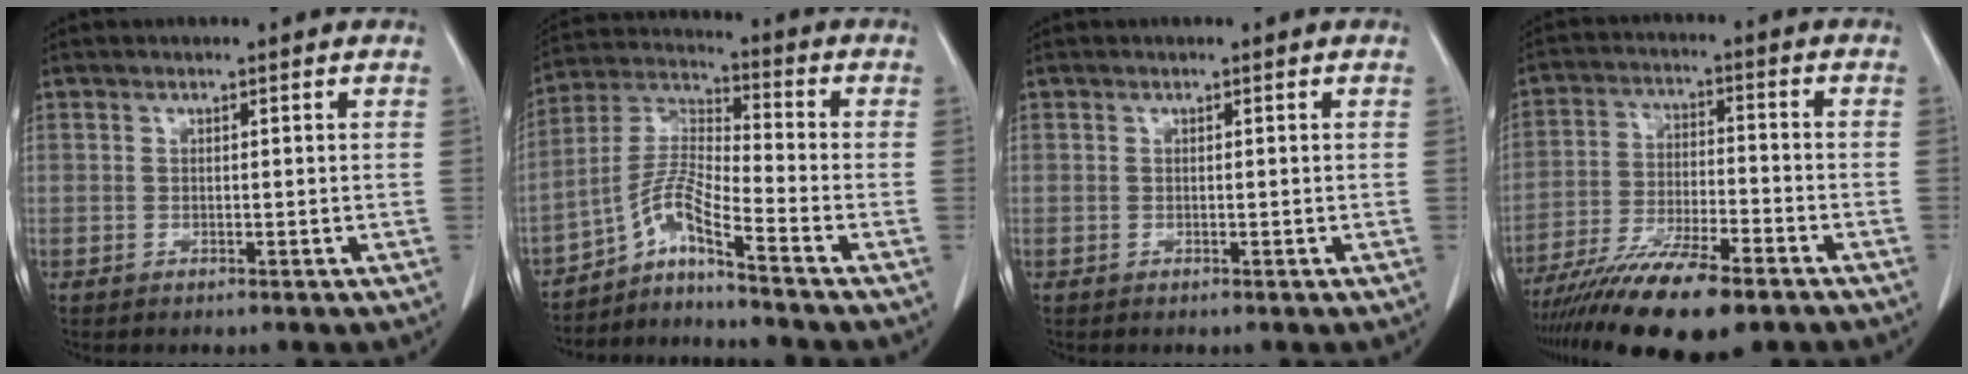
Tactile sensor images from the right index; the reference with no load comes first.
{"total": 7.8, "force": [-5.9, -1.1, 5.0], "torque": [-0.114, 0.007, -0.110]}
{"total": 0.0}
{"total": 15.4, "force": [-11.4, 2.6, 10.1], "torque": [-0.183, -0.035, -0.195]}